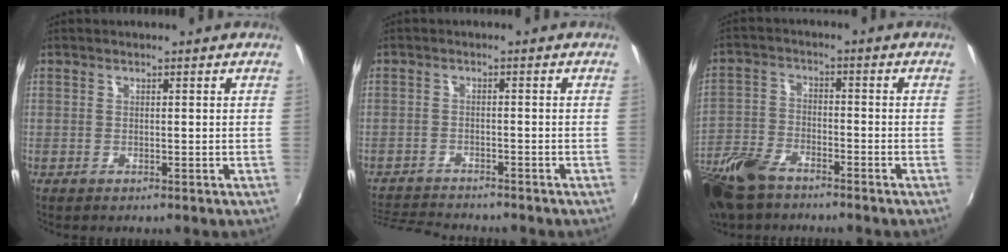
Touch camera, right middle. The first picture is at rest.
{"total": 8.1, "force": [-7.7, 1.3, 2.1], "torque": [-0.065, -0.011, -0.131]}
{"total": 13.3, "force": [-9.7, 5.8, 7.0], "torque": [-0.178, -0.018, -0.196]}